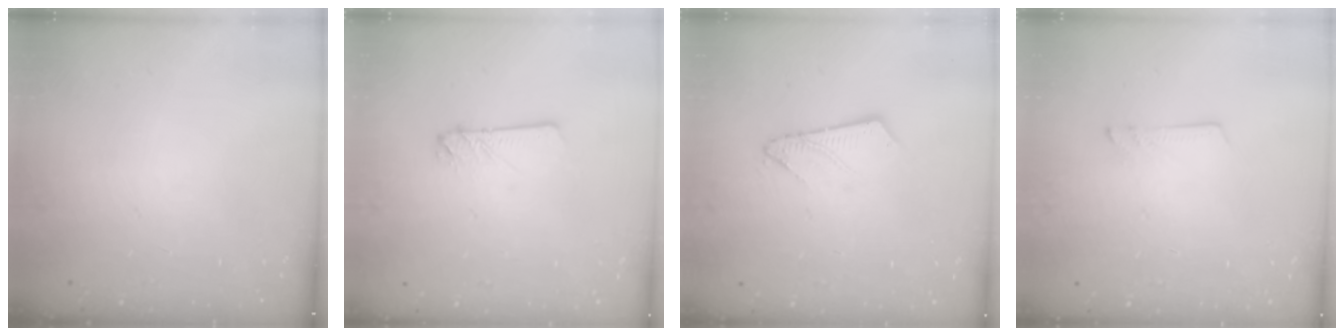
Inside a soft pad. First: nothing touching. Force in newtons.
{"total": 2.3, "press": 2.3, "slide": 0.3}
{"total": 5.8, "press": 5.8, "slide": 0.3}
{"total": 1.2, "press": 1.2, "slide": 0.1}